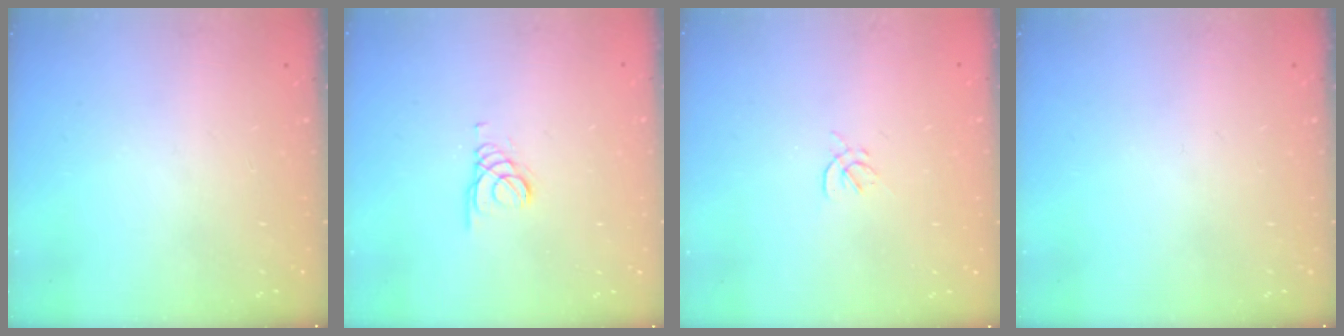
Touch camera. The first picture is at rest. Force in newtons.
{"total": 1.6, "press": 1.6, "slide": 0.0}
{"total": 1.6, "press": 1.5, "slide": 0.6}
{"total": 0.0}